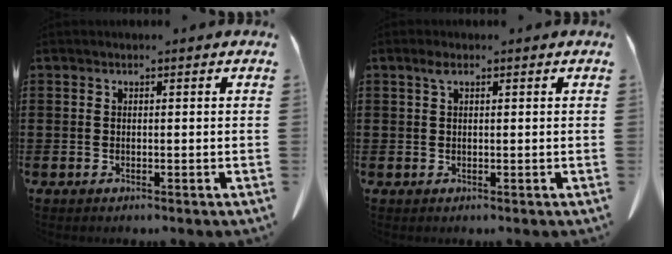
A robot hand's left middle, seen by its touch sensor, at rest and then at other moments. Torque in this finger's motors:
{"motor_torque": [1.37, 0.77, 0.37, 0.07]}